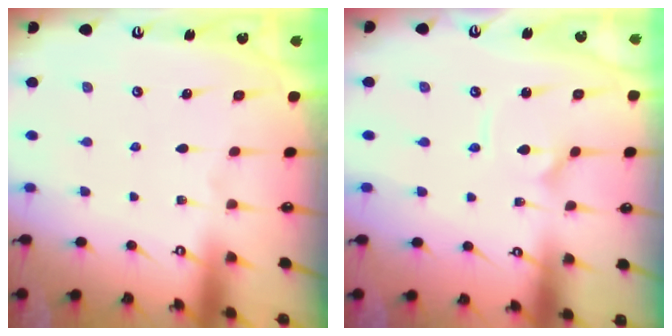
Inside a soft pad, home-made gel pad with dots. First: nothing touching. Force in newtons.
{"total": 3.3, "press": 3.3, "slide": 0.5}